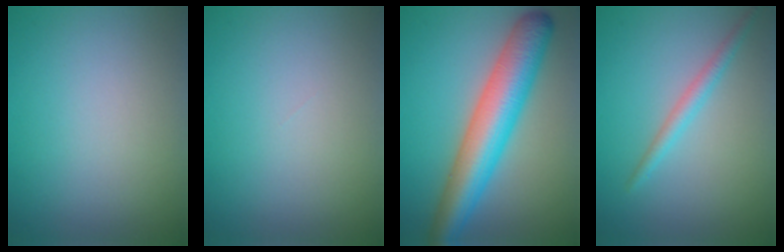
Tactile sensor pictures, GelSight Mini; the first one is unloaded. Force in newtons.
{"total": 0.0}
{"total": 8.5, "press": 8.4, "slide": 0.2}
{"total": 1.8, "press": 1.8, "slide": 0.1}